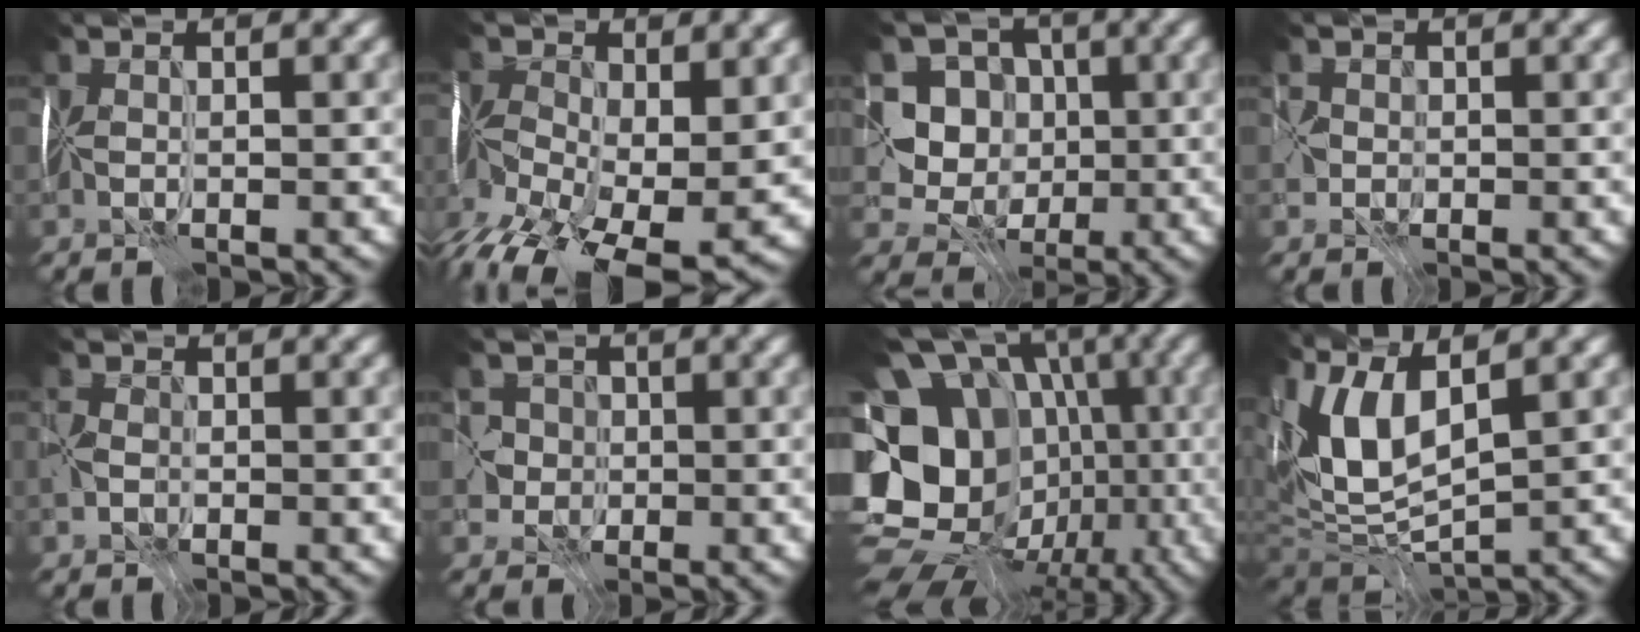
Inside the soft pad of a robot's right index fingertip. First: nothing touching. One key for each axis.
{"total": 15.0, "fx": -6.0, "fy": 8.6, "fz": 10.7, "tx": -0.209, "ty": -0.026, "tz": -0.084}
{"total": 5.9, "fx": 0.8, "fy": 5.5, "fz": 1.9, "tx": -0.036, "ty": 0.008, "tz": -0.007}
{"total": 1.1, "fx": -0.3, "fy": 0.8, "fz": -0.6, "tx": 0.005, "ty": 0.005, "tz": -0.010}
{"total": 1.2, "fx": -0.5, "fy": 1.1, "fz": 0.2, "tx": -0.018, "ty": 0.006, "tz": -0.015}
{"total": 2.2, "fx": -0.4, "fy": 2.1, "fz": -0.3, "tx": 0.012, "ty": 0.010, "tz": -0.008}
{"total": 21.6, "fx": -3.9, "fy": 18.8, "fz": 9.8, "tx": -0.178, "ty": 0.031, "tz": -0.102}
{"total": 7.3, "fx": 2.4, "fy": 3.6, "fz": 5.9, "tx": -0.153, "ty": 0.008, "tz": 0.044}